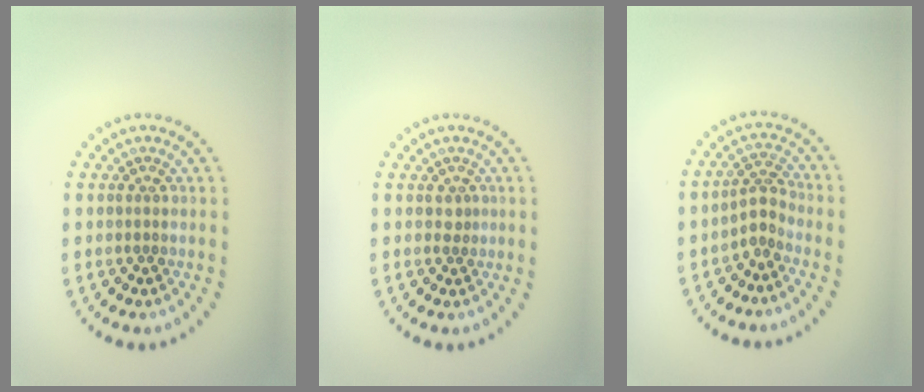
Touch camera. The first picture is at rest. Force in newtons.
{"total": 0.9, "press": 0.6, "slide": 0.7}
{"total": 2.1, "press": 1.4, "slide": 1.5}